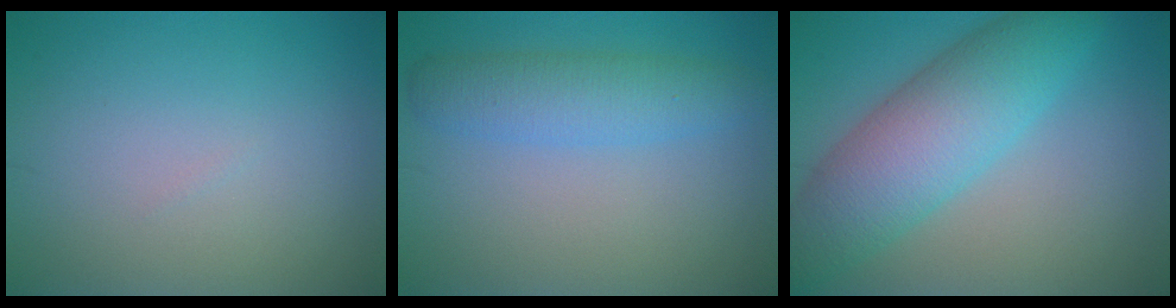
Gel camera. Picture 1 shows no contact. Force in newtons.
{"total": 3.9, "press": 3.9, "slide": 0.1}
{"total": 8.0, "press": 8.0, "slide": 0.2}